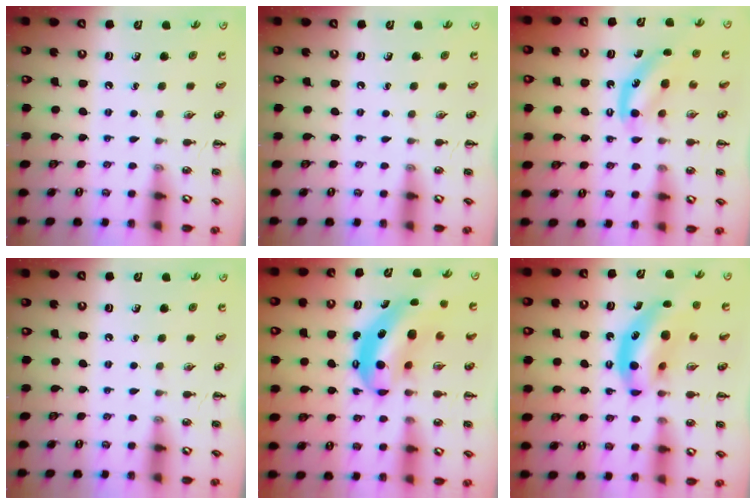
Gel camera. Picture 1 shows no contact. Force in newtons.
{"total": 0.0}
{"total": 5.4, "press": 5.3, "slide": 0.8}
{"total": 0.0}
{"total": 8.8, "press": 8.6, "slide": 1.9}
{"total": 11.5, "press": 11.2, "slide": 2.9}